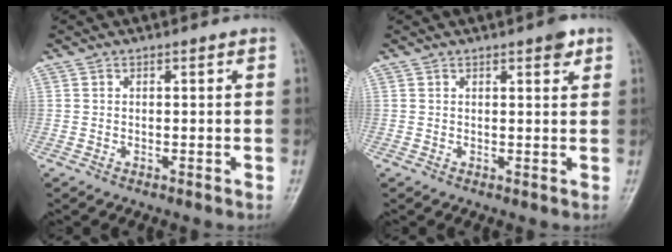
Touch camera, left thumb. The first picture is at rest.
{"total": 2.8, "force": [1.6, 0.9, 2.0], "torque": [-0.020, -0.006, 0.018]}